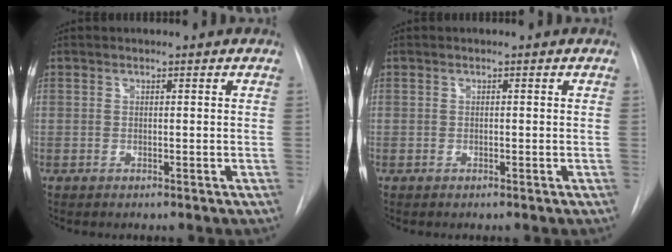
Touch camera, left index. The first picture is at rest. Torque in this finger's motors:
{"motor_torque": [-0.45, 0.24, 0.00, -0.01]}